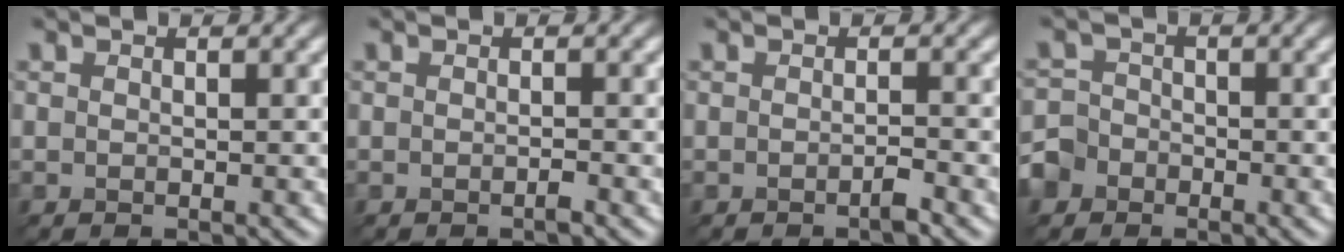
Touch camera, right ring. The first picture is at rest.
{"total": 1.2, "force": [-1.0, -0.6, -0.2], "torque": [-0.008, 0.001, -0.005]}
{"total": 1.4, "force": [-1.3, -0.6, 0.0], "torque": [-0.011, 0.002, -0.011]}
{"total": 3.0, "force": [-2.4, 1.6, -0.6], "torque": [0.002, 0.003, -0.036]}